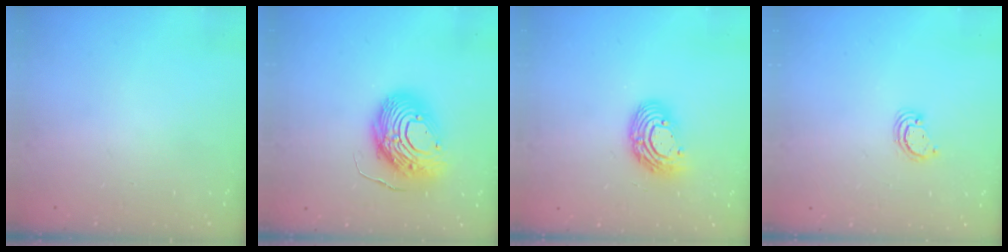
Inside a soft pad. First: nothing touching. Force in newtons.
{"total": 14.3, "press": 14.3, "slide": 1.4}
{"total": 11.3, "press": 11.2, "slide": 1.1}
{"total": 2.6, "press": 2.6, "slide": 0.3}